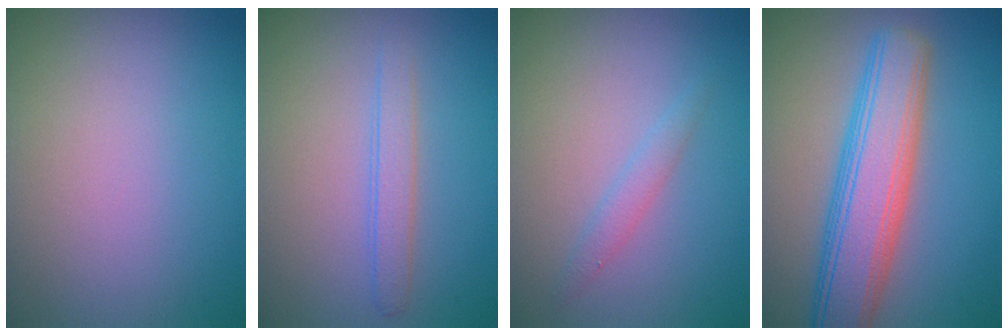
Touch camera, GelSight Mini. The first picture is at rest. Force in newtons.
{"total": 1.8, "press": 1.8, "slide": 0.0}
{"total": 1.2, "press": 1.2, "slide": 0.1}
{"total": 7.5, "press": 7.5, "slide": 0.2}